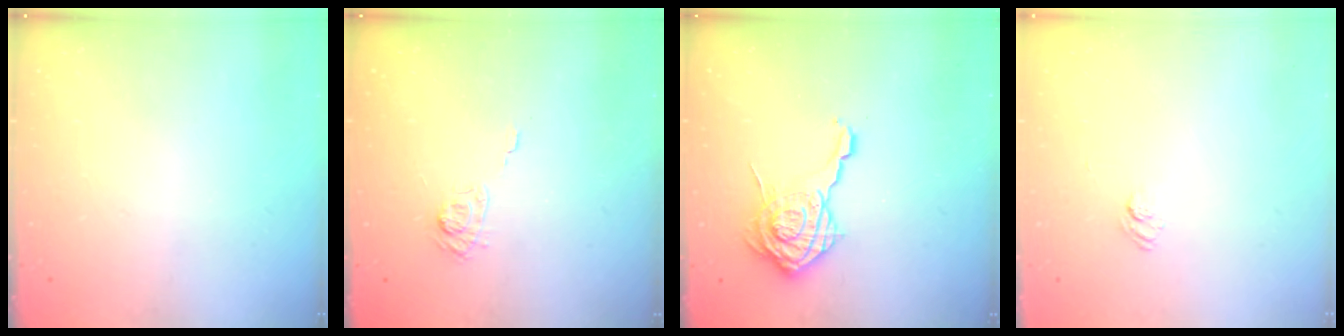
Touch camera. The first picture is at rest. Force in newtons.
{"total": 5.7, "press": 5.5, "slide": 1.6}
{"total": 13.9, "press": 13.8, "slide": 0.7}
{"total": 3.2, "press": 3.0, "slide": 1.2}